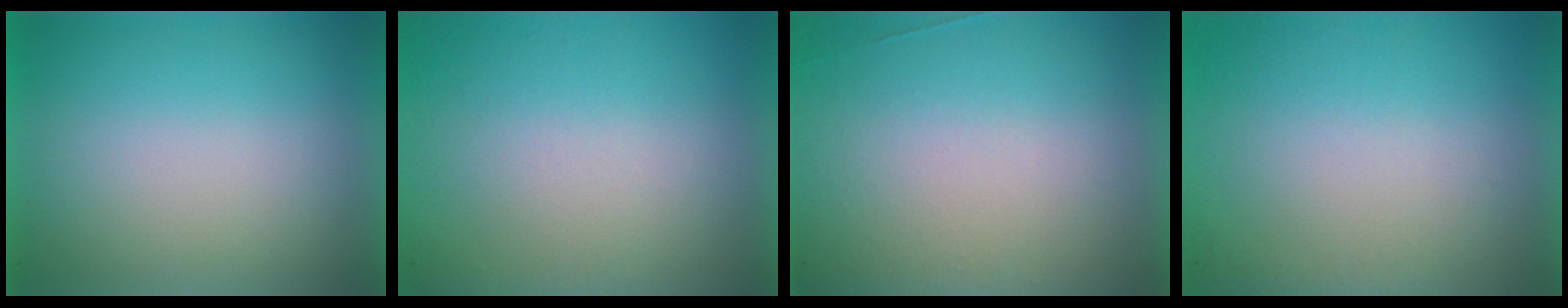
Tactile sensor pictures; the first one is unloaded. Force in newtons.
{"total": 6.1}
{"total": 4.6}
{"total": 7.0}